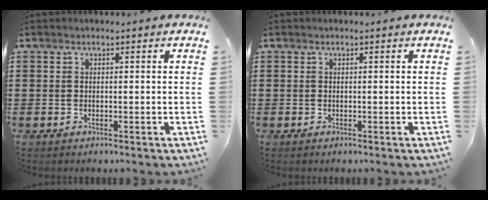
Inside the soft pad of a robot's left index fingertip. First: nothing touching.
{"total": 0.0}